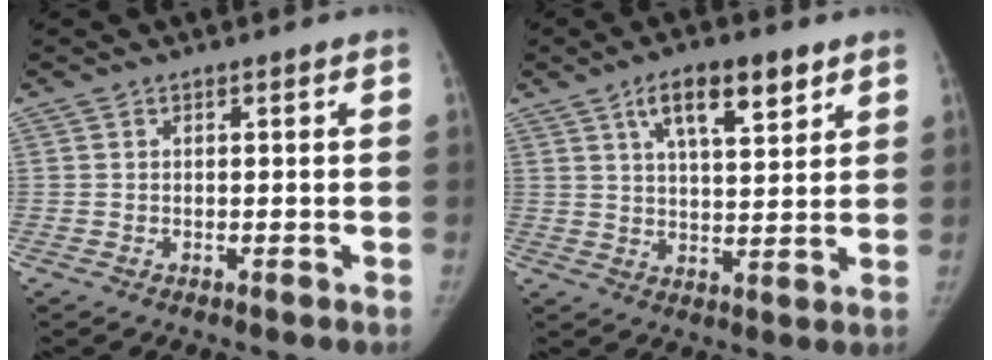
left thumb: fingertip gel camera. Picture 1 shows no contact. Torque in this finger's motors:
{"motor_torque": [0.09, 0.37, 0.98, -0.66, 0.14]}